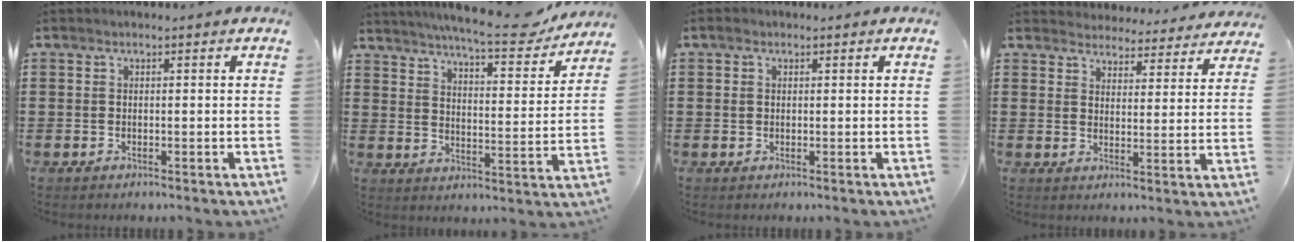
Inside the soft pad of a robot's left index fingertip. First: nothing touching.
{"total": 8.3, "force": [7.5, 0.3, 3.5], "torque": [-0.074, -0.049, 0.124]}
{"total": 1.2, "force": [0.3, 0.9, 0.7], "torque": [-0.008, 0.005, 0.003]}
{"total": 4.3, "force": [4.3, 0.2, -0.3], "torque": [-0.009, -0.031, 0.074]}